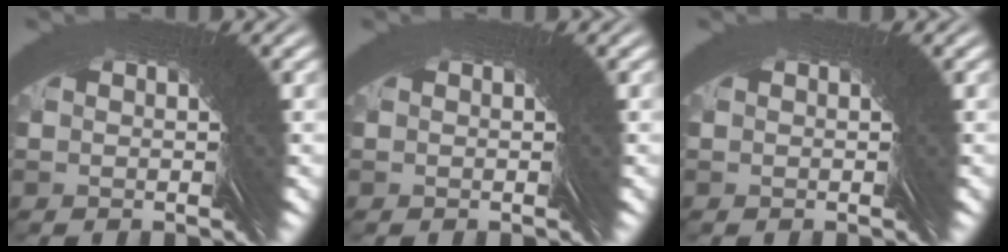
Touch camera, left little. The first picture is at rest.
{"total": 0.0}
{"total": 0.0}